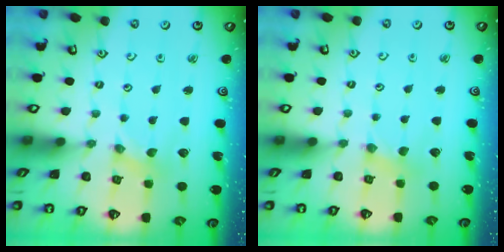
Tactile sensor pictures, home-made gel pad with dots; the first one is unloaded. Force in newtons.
{"total": 2.8, "press": 2.8, "slide": 0.4}